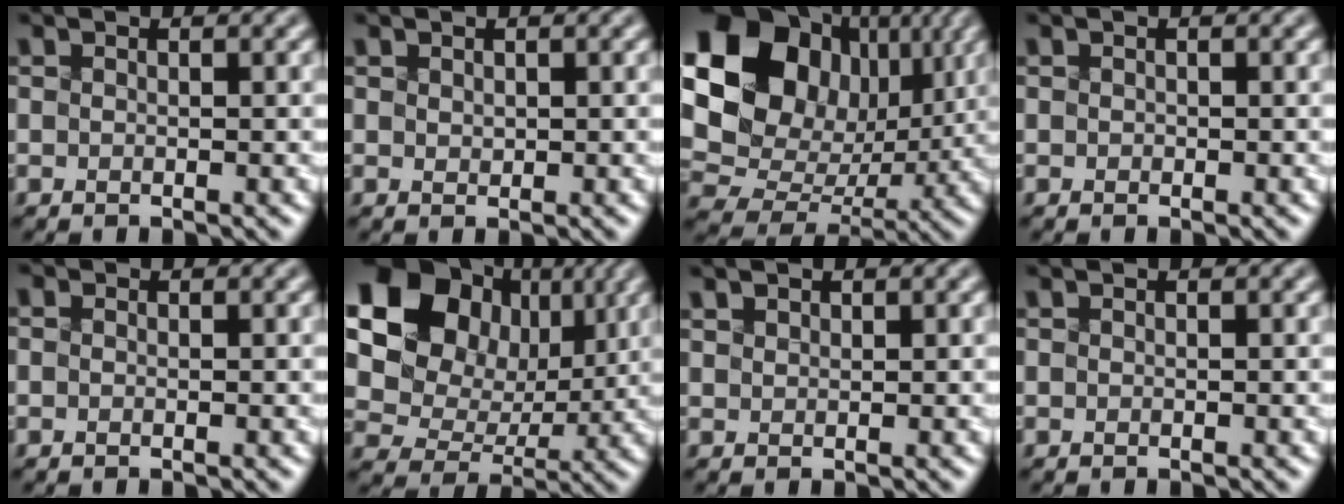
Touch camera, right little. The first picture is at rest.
{"total": 1.0, "force": [0.6, 0.7, 0.4], "torque": [-0.020, 0.000, 0.028]}
{"total": 15.8, "force": [4.4, 12.3, 8.9], "torque": [-0.178, 0.026, 0.093]}
{"total": 0.0}
{"total": 1.2, "force": [0.5, 0.8, 0.7], "torque": [-0.005, 0.013, -0.014]}
{"total": 13.8, "force": [4.6, 10.6, 7.5], "torque": [-0.176, 0.043, 0.090]}
{"total": 2.2, "force": [1.5, 1.4, 1.0], "torque": [-0.041, 0.012, 0.035]}
{"total": 0.0}